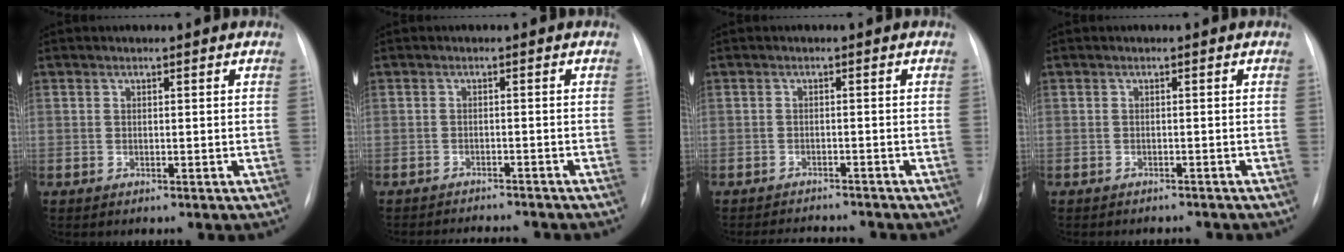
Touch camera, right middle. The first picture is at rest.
{"total": 6.8, "force": [-6.6, 0.6, 1.6], "torque": [-0.018, -0.002, -0.088]}
{"total": 5.7, "force": [-5.6, 0.7, 1.0], "torque": [-0.011, -0.002, -0.077]}
{"total": 3.6, "force": [-3.4, 1.1, 0.6], "torque": [-0.001, -0.001, -0.041]}